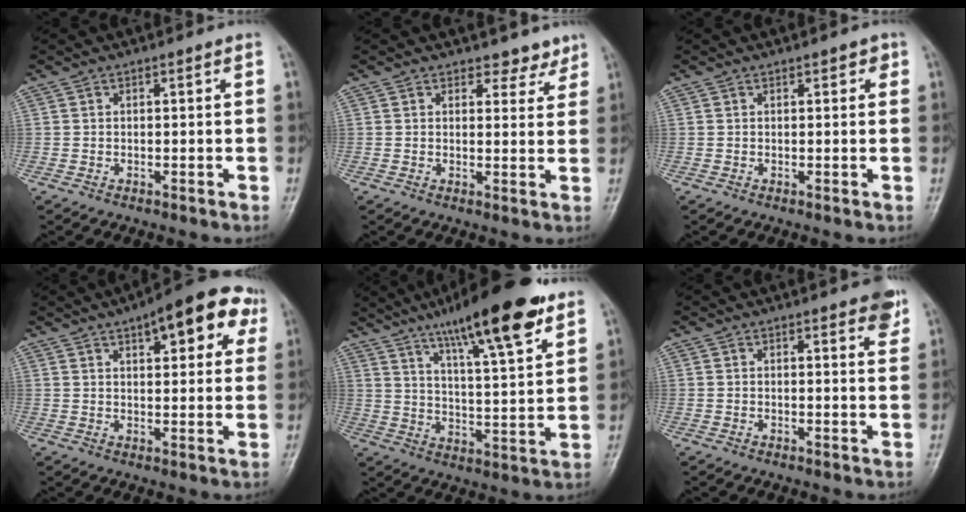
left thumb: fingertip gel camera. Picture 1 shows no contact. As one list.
[{"total": 3.8, "force": [3.2, 2.0, 0.3], "torque": [0.022, -0.024, 0.032]}, {"total": 1.5, "force": [0.8, 0.8, 1.0], "torque": [-0.002, 0.000, 0.007]}, {"total": 13.4, "force": [6.6, 5.5, 10.3], "torque": [-0.089, 0.000, 0.078]}, {"total": 19.6, "force": [12.8, 3.6, 14.4], "torque": [-0.203, -0.051, 0.204]}, {"total": 4.8, "force": [3.1, 1.4, 3.3], "torque": [-0.024, -0.010, 0.034]}]